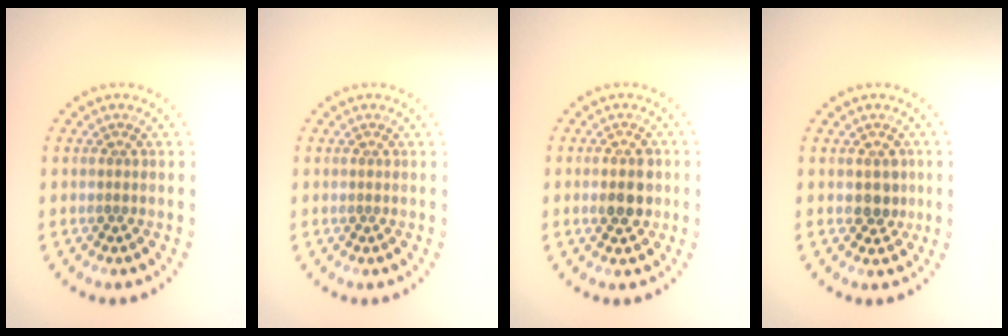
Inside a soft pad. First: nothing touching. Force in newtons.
{"total": 0.0}
{"total": 3.0, "press": 2.9, "slide": 0.2}
{"total": 1.8, "press": 1.7, "slide": 0.6}